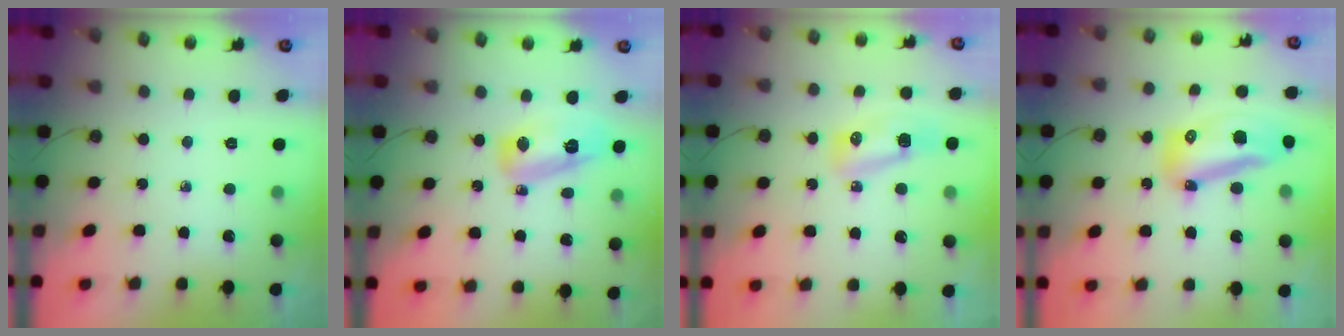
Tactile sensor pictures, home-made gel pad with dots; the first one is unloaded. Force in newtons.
{"total": 11.0, "press": 10.7, "slide": 2.7}
{"total": 8.0, "press": 7.8, "slide": 1.6}
{"total": 12.8, "press": 12.7, "slide": 1.4}